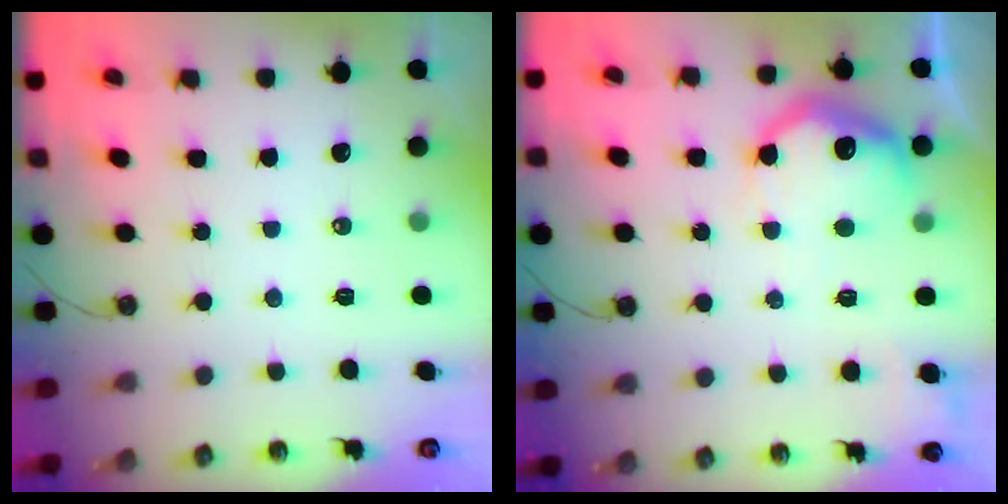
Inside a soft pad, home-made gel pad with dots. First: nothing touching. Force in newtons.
{"total": 15.2, "press": 15.1, "slide": 0.6}